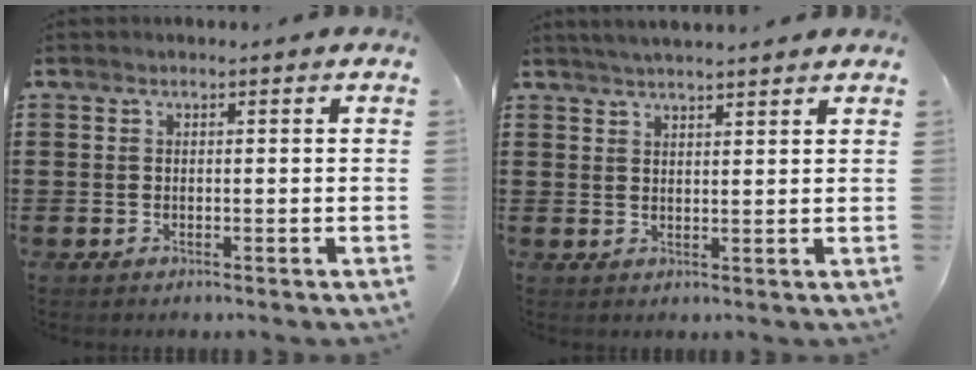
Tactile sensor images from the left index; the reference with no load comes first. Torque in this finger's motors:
{"motor_torque": [1.12, -1.02, 0.21, 0.09]}